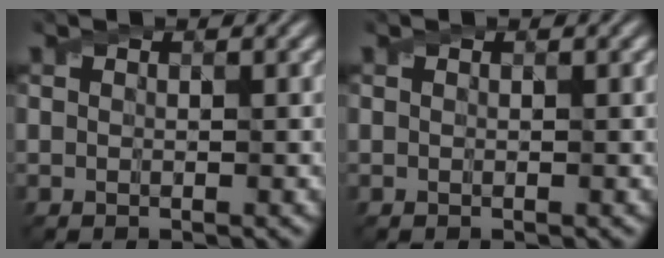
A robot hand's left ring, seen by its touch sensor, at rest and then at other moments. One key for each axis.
{"total": 0.0}